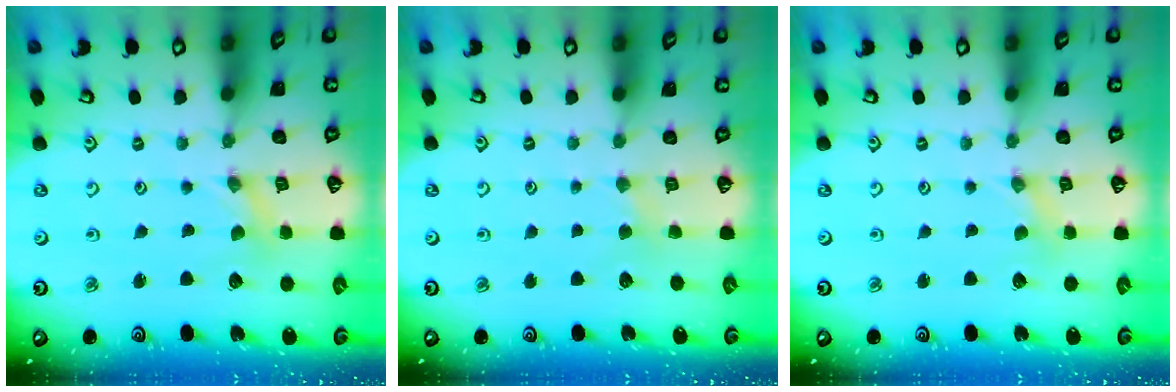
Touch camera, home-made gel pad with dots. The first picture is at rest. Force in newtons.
{"total": 2.2, "press": 2.2, "slide": 0.3}
{"total": 0.0}